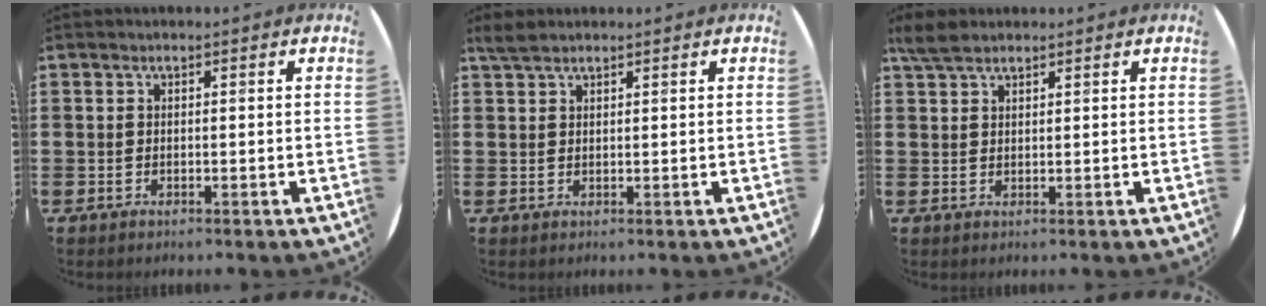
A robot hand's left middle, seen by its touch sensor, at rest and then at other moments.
{"total": 2.0, "force": [1.8, 0.5, 0.8], "torque": [-0.019, 0.003, 0.034]}
{"total": 3.0, "force": [2.5, 1.1, 1.3], "torque": [-0.024, 0.002, 0.046]}